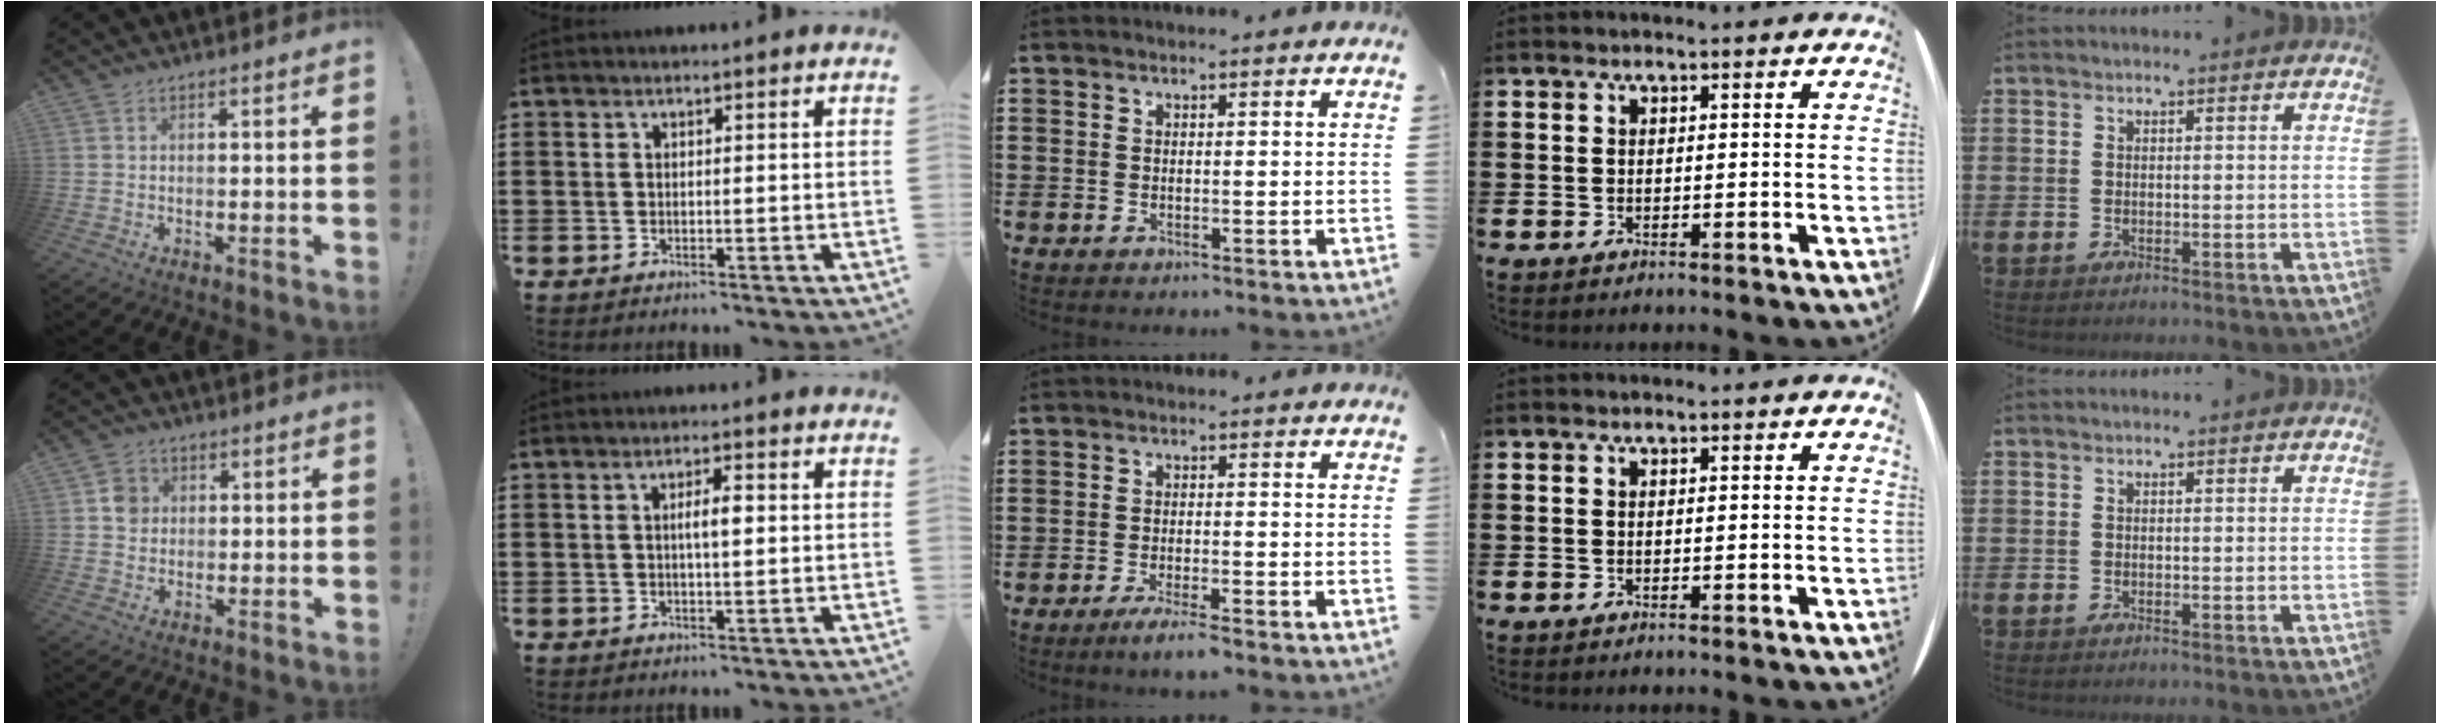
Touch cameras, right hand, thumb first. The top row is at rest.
{"thumb": {"total": 4.7, "force": [0.7, 4.4, 1.5], "torque": [-0.006, 0.002, 0.012]}, "index": {"total": 3.2, "force": [0.3, 0.8, 3.1], "torque": [-0.058, 0.002, 0.002]}, "middle": {"total": 3.4, "force": [-2.9, 0.0, 1.9], "torque": [-0.029, 0.000, -0.052]}}